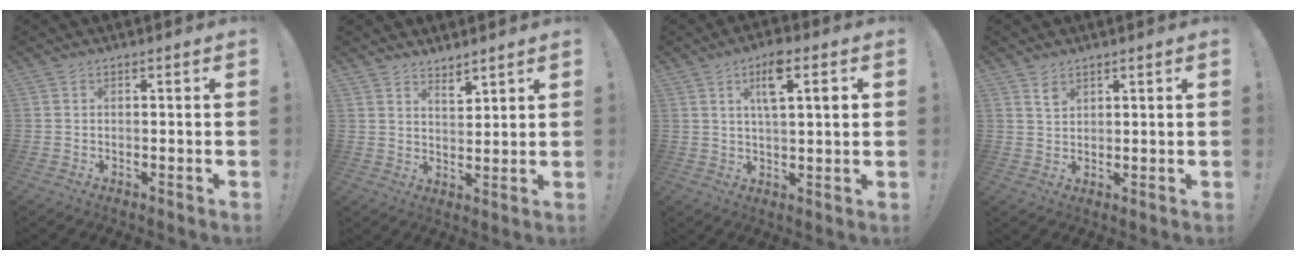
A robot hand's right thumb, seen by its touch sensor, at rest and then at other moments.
{"total": 4.4, "force": [4.0, 1.3, 1.4], "torque": [-0.011, -0.033, 0.070]}
{"total": 9.0, "force": [3.5, 2.3, 8.0], "torque": [-0.124, 0.002, 0.050]}
{"total": 2.7, "force": [2.0, 1.4, 1.1], "torque": [-0.004, -0.016, 0.034]}